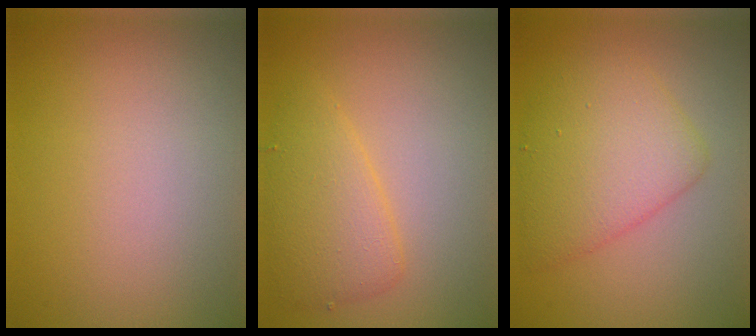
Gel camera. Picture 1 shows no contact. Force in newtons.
{"total": 3.5, "press": 3.5, "slide": 0.2}
{"total": 5.1, "press": 5.1, "slide": 0.1}